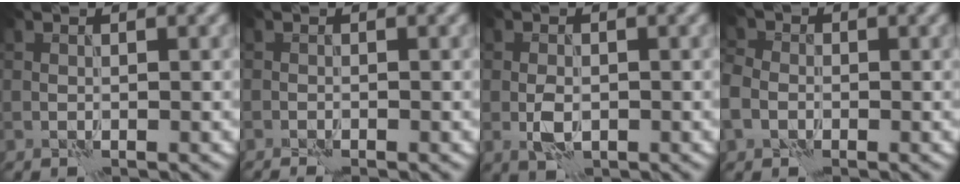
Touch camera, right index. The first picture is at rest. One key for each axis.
{"total": 1.1, "fx": -0.8, "fy": -0.1, "fz": 0.7, "tx": -0.018, "ty": 0.002, "tz": -0.016}
{"total": 2.4, "fx": -0.6, "fy": 1.4, "fz": 1.8, "tx": -0.035, "ty": -0.001, "tz": -0.011}
{"total": 3.5, "fx": -1.1, "fy": 2.9, "fz": 1.6, "tx": -0.032, "ty": -0.004, "tz": -0.030}